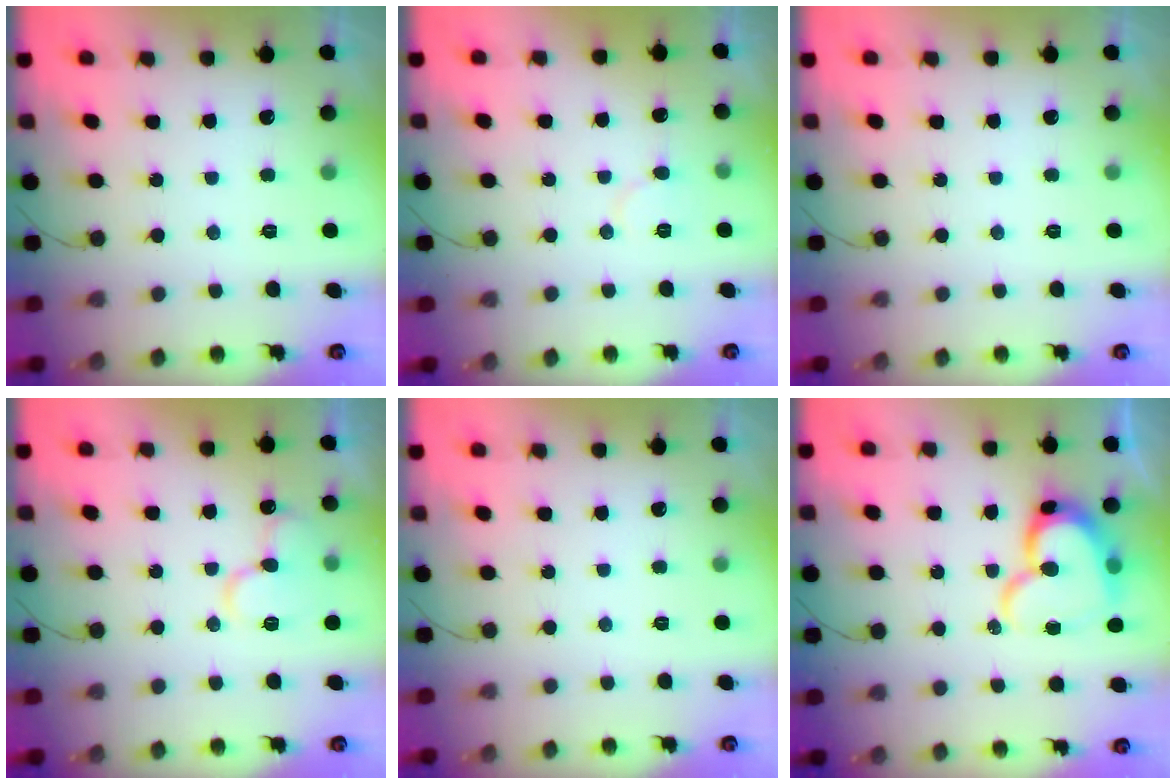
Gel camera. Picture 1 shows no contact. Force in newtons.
{"total": 4.7, "press": 4.6, "slide": 0.4}
{"total": 0.0}
{"total": 12.0, "press": 11.9, "slide": 1.4}
{"total": 0.0}
{"total": 15.1, "press": 15.0, "slide": 1.2}